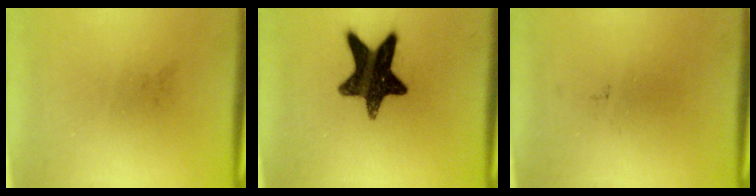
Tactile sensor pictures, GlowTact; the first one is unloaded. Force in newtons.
{"total": 15.1}
{"total": 0.0}